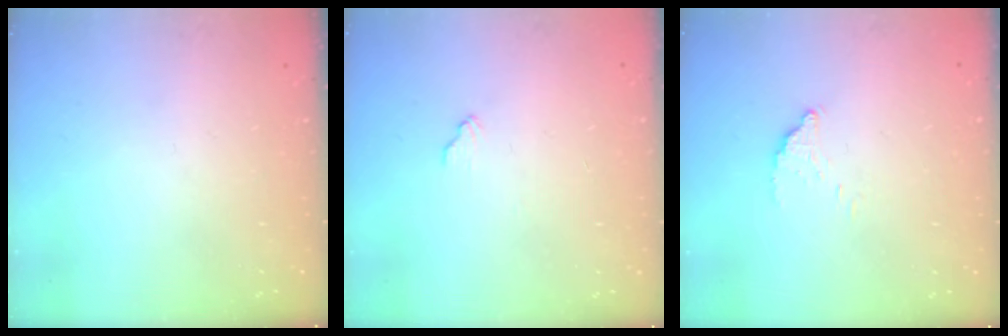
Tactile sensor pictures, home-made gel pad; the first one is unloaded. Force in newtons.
{"total": 4.8, "press": 4.8, "slide": 0.3}
{"total": 3.4, "press": 3.4, "slide": 0.1}